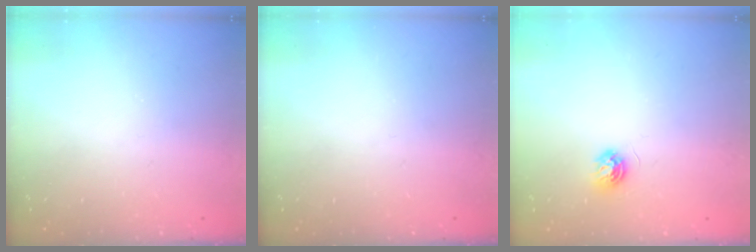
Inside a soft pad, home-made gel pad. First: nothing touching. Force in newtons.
{"total": 0.0}
{"total": 4.8, "press": 4.8, "slide": 0.6}